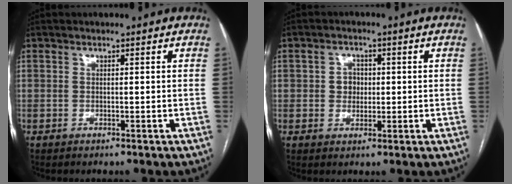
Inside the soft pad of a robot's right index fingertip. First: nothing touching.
{"total": 3.1, "force": [0.2, 2.6, 1.6], "torque": [-0.020, 0.009, 0.004]}